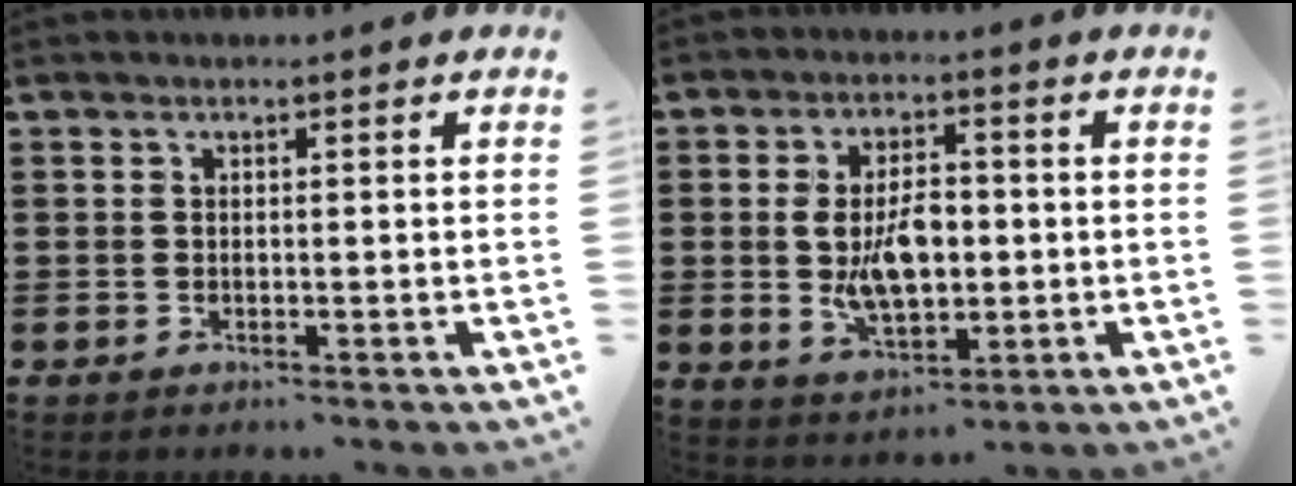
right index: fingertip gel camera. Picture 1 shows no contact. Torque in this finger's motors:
{"motor_torque": [2.14, 0.00, 0.59, 0.14]}